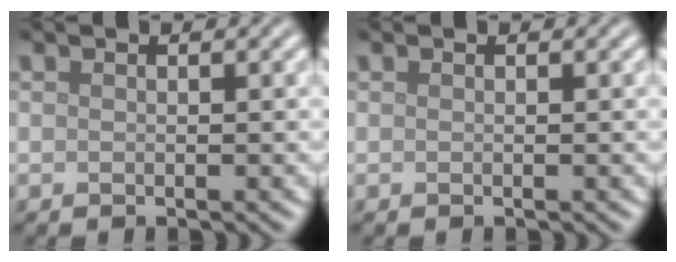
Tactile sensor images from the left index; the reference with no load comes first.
{"total": 0.0}